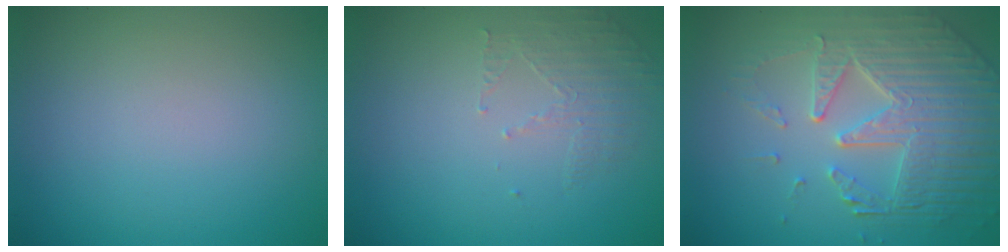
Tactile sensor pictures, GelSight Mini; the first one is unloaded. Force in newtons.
{"total": 1.6, "press": 0.7, "slide": 1.4}
{"total": 7.4, "press": 5.4, "slide": 5.1}